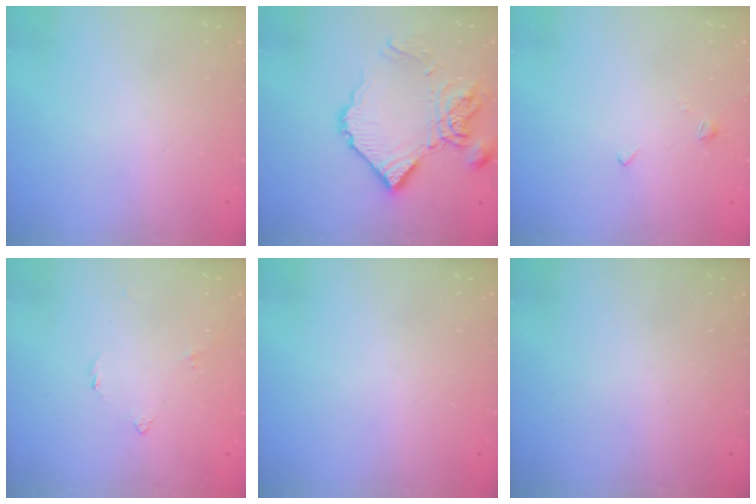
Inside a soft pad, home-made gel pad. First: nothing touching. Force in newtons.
{"total": 16.0, "press": 15.9, "slide": 1.6}
{"total": 2.7, "press": 2.7, "slide": 0.5}
{"total": 2.6, "press": 2.5, "slide": 0.7}
{"total": 0.0}
{"total": 0.0}